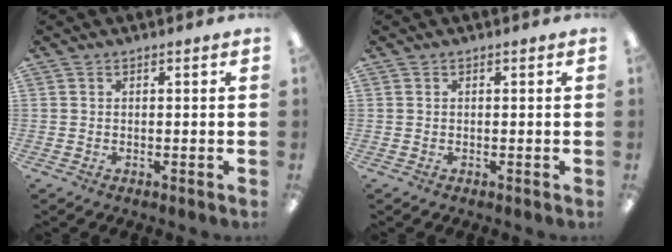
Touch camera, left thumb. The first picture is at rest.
{"total": 0.0}